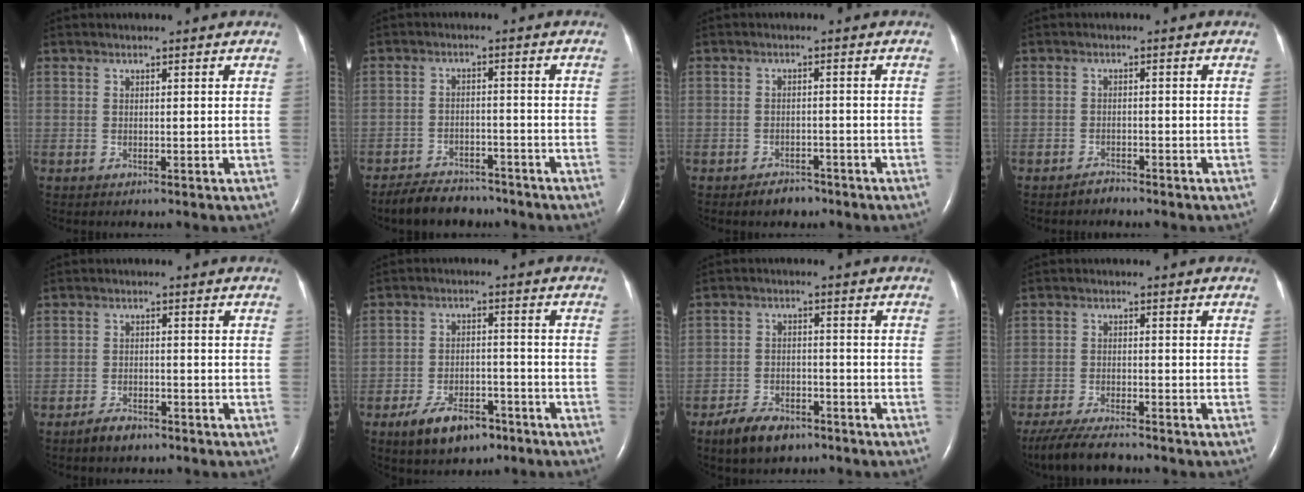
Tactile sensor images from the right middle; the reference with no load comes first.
{"total": 7.6, "force": [-6.7, 3.1, 2.0], "torque": [-0.031, -0.006, -0.103]}
{"total": 2.7, "force": [-2.2, 1.4, 0.9], "torque": [-0.022, 0.000, -0.027]}
{"total": 1.3, "force": [-1.3, 0.3, 0.1], "torque": [-0.007, -0.004, -0.022]}
{"total": 3.2, "force": [-2.5, 1.3, 1.4], "torque": [-0.031, 0.000, -0.040]}
{"total": 8.2, "force": [-5.3, 3.9, 4.8], "torque": [-0.087, -0.001, -0.084]}
{"total": 6.5, "force": [-4.7, 3.1, 3.2], "torque": [-0.072, -0.003, -0.078]}
{"total": 7.8, "force": [-6.8, 1.1, 3.8], "torque": [-0.068, -0.023, -0.117]}